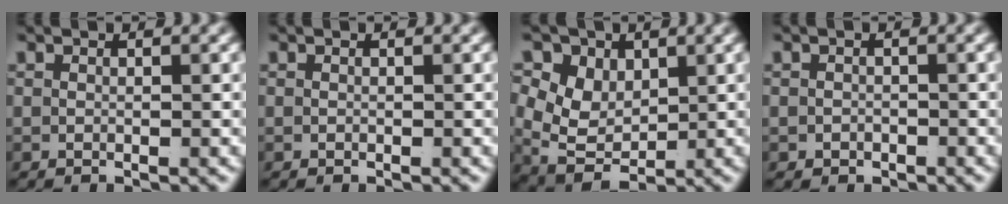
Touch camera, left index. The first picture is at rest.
{"total": 0.0}
{"total": 9.5, "force": [0.1, 8.0, 5.0], "torque": [-0.123, -0.036, 0.010]}
{"total": 1.1, "force": [-0.7, 0.8, 0.1], "torque": [-0.004, -0.014, -0.004]}